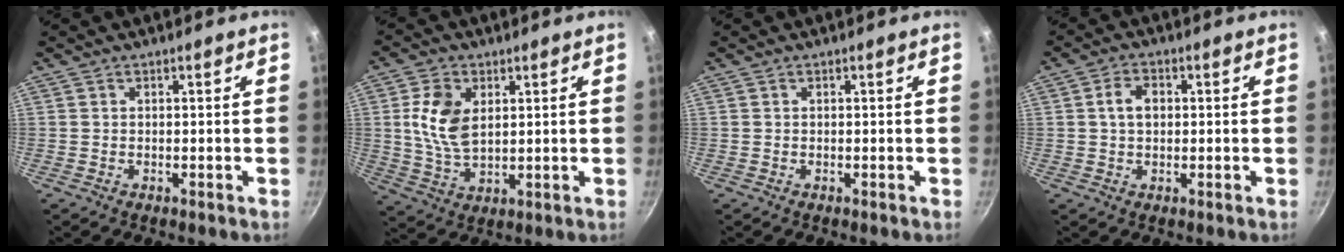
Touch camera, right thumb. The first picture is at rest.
{"total": 9.6, "force": [2.3, 5.9, 7.2], "torque": [-0.133, -0.012, 0.046]}
{"total": 0.0}
{"total": 4.3, "force": [0.5, 3.0, 3.0], "torque": [-0.042, 0.009, 0.005]}